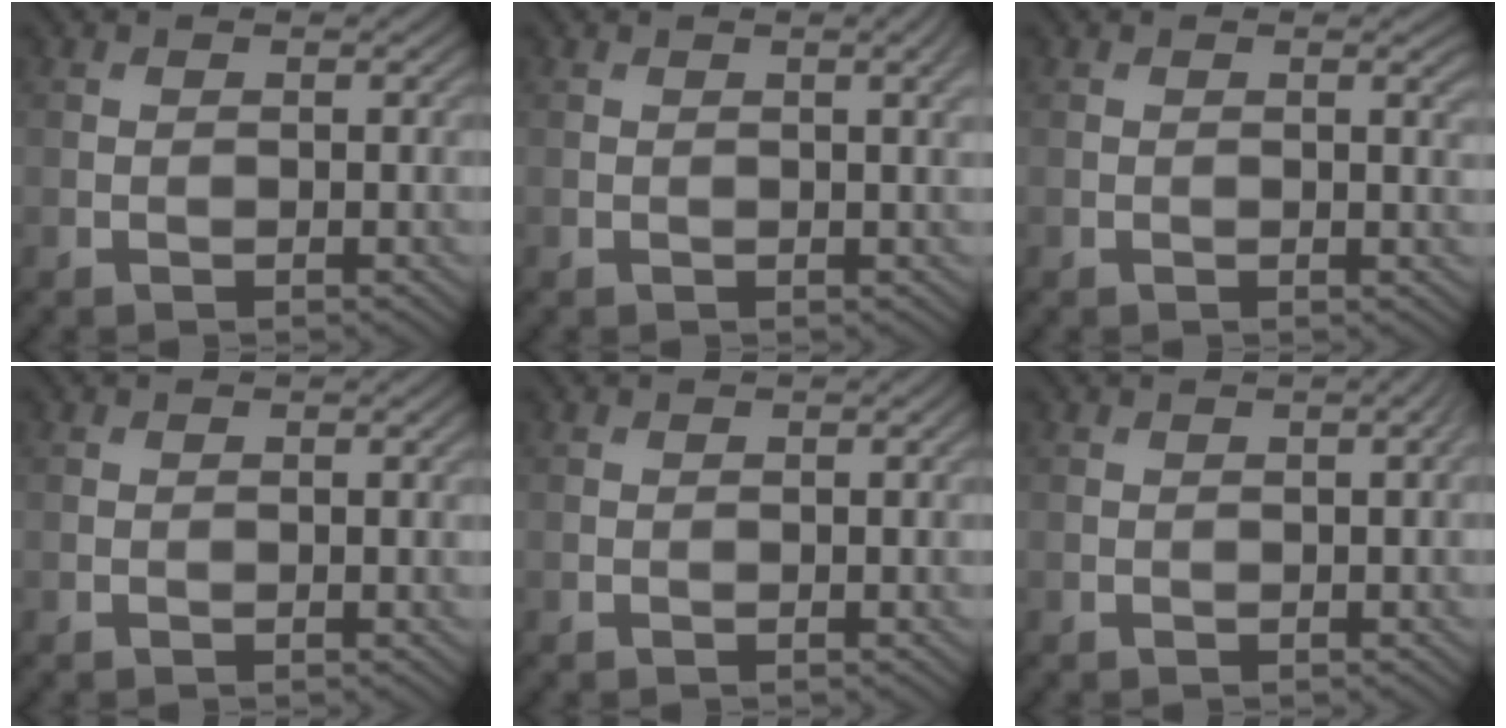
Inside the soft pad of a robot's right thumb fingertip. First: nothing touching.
{"total": 2.2, "force": [0.7, 0.4, 2.1], "torque": [-0.025, 0.004, 0.011]}
{"total": 1.0, "force": [0.3, 0.1, 0.9], "torque": [-0.011, -0.004, 0.003]}
{"total": 0.0}
{"total": 0.0}
{"total": 1.1, "force": [0.2, 0.2, 1.1], "torque": [-0.013, 0.007, 0.002]}